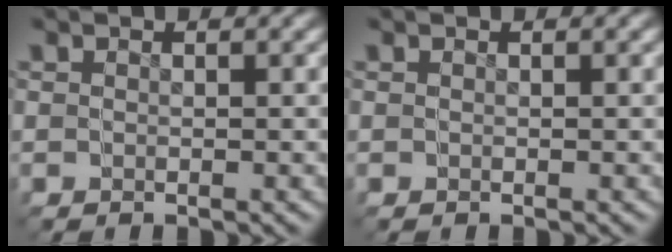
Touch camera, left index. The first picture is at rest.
{"total": 0.0}